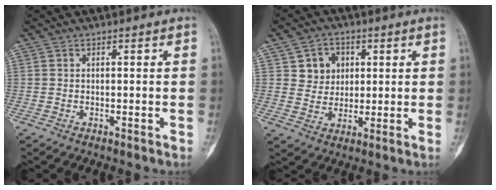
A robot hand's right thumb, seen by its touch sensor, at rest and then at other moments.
{"total": 6.7, "force": [2.2, 5.8, 2.3], "torque": [-0.003, -0.005, 0.036]}